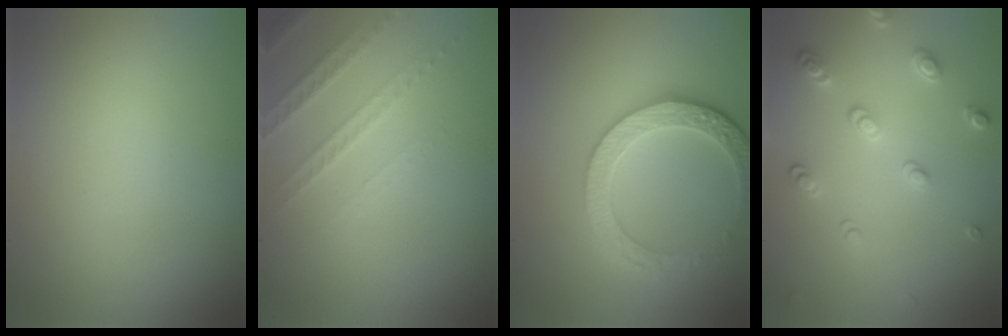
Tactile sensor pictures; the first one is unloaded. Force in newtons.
{"total": 2.5, "press": 2.4, "slide": 0.7}
{"total": 4.0, "press": 3.8, "slide": 1.1}
{"total": 2.6, "press": 2.5, "slide": 0.8}